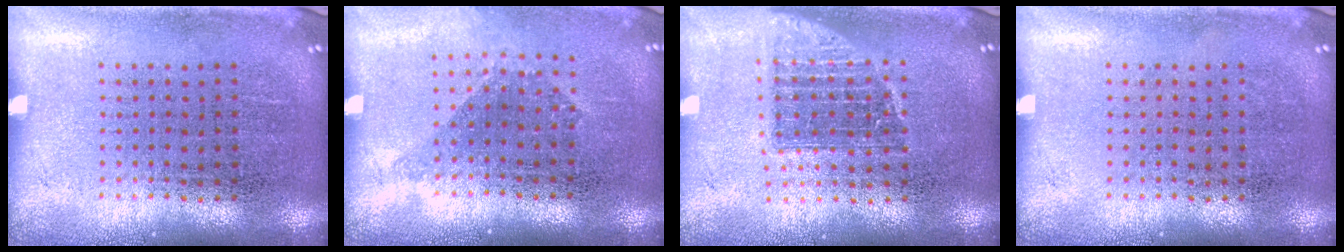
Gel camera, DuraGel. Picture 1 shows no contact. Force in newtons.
{"total": 1.1, "press": 0.9, "slide": 0.7}
{"total": 1.4, "press": 1.2, "slide": 0.8}
{"total": 0.0}